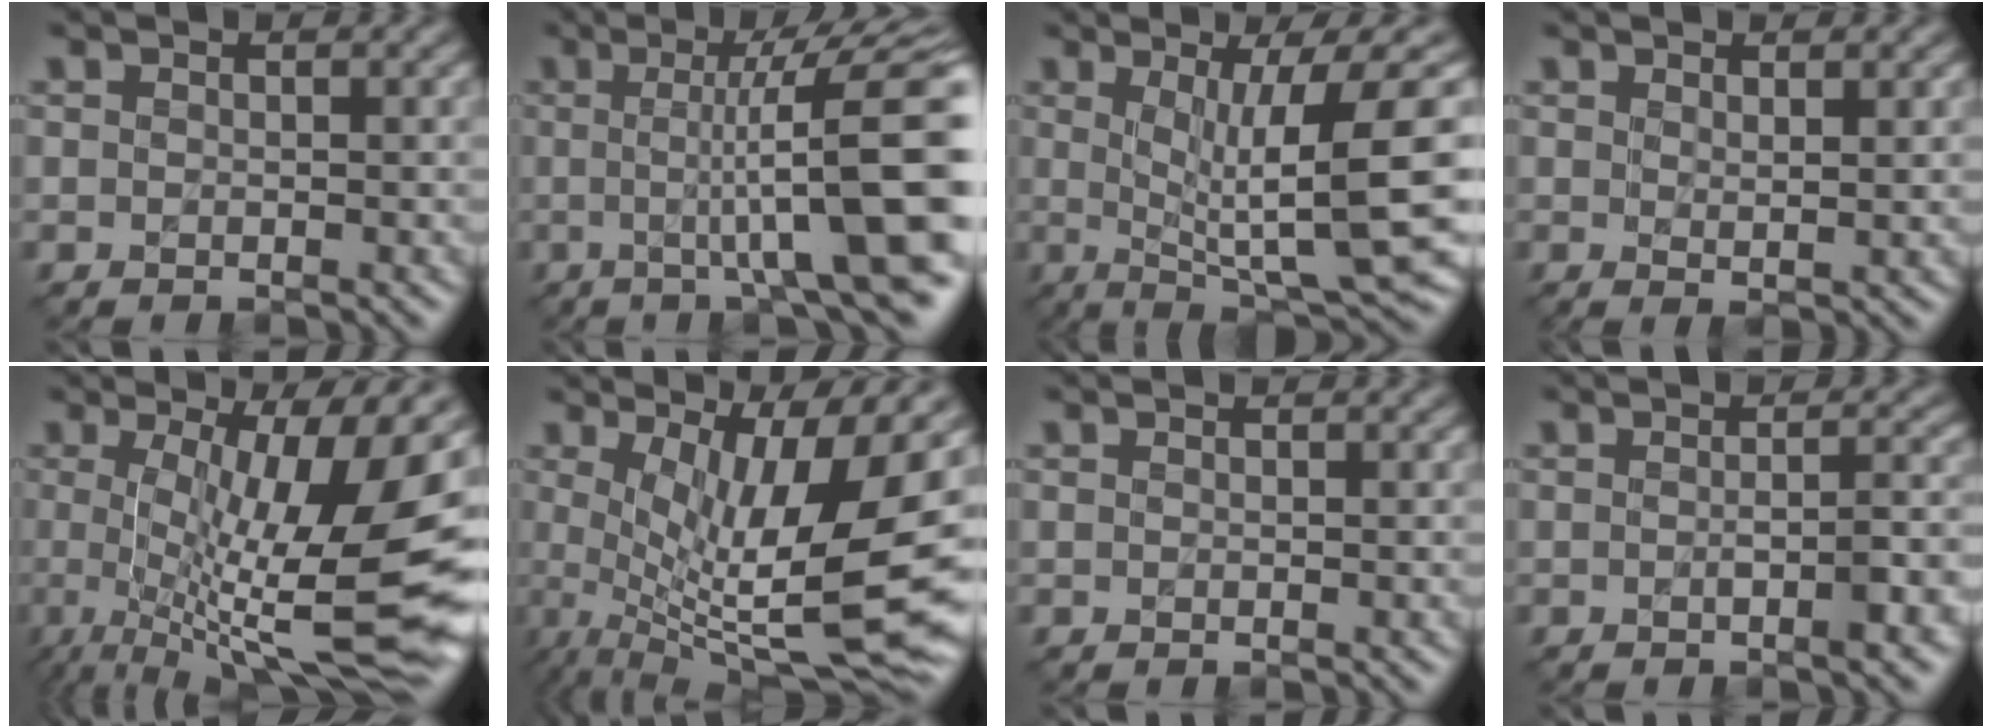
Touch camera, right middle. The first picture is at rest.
{"total": 13.8, "force": [-0.2, 3.0, 13.4], "torque": [-0.158, 0.013, -0.004]}
{"total": 10.3, "force": [1.1, 1.8, 10.1], "torque": [-0.148, -0.005, 0.022]}
{"total": 1.0, "force": [0.8, 0.0, 0.6], "torque": [-0.009, 0.001, 0.012]}
{"total": 15.0, "force": [-0.6, 3.9, 14.5], "torque": [-0.205, 0.001, -0.008]}
{"total": 13.7, "force": [0.7, 3.7, 13.2], "torque": [-0.200, -0.013, 0.018]}
{"total": 0.0}
{"total": 2.5, "force": [-1.0, 0.4, 2.3], "torque": [-0.038, 0.006, -0.020]}